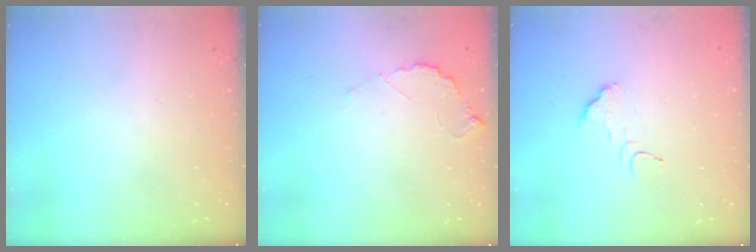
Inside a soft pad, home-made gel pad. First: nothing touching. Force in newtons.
{"total": 4.4, "press": 4.4, "slide": 0.3}
{"total": 2.9, "press": 2.9, "slide": 0.1}